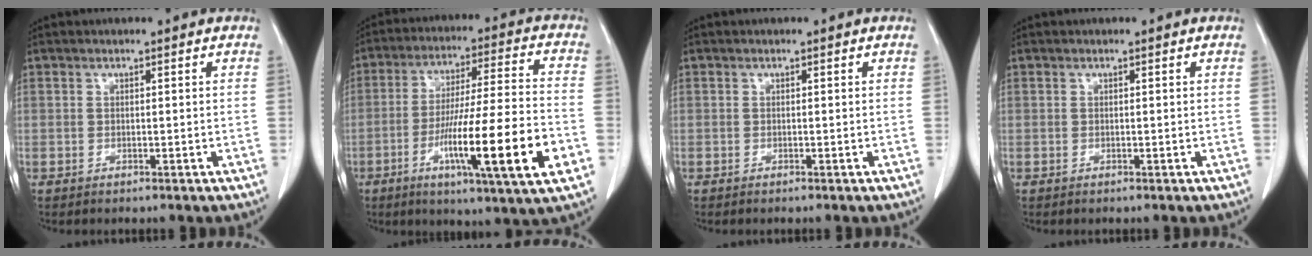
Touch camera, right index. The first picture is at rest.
{"total": 19.0, "force": [-6.4, 0.4, 17.9], "torque": [-0.281, -0.017, -0.105]}
{"total": 0.0}
{"total": 0.0}